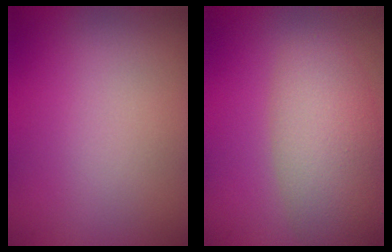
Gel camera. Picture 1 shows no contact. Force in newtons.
{"total": 5.5, "press": 5.5, "slide": 0.3}